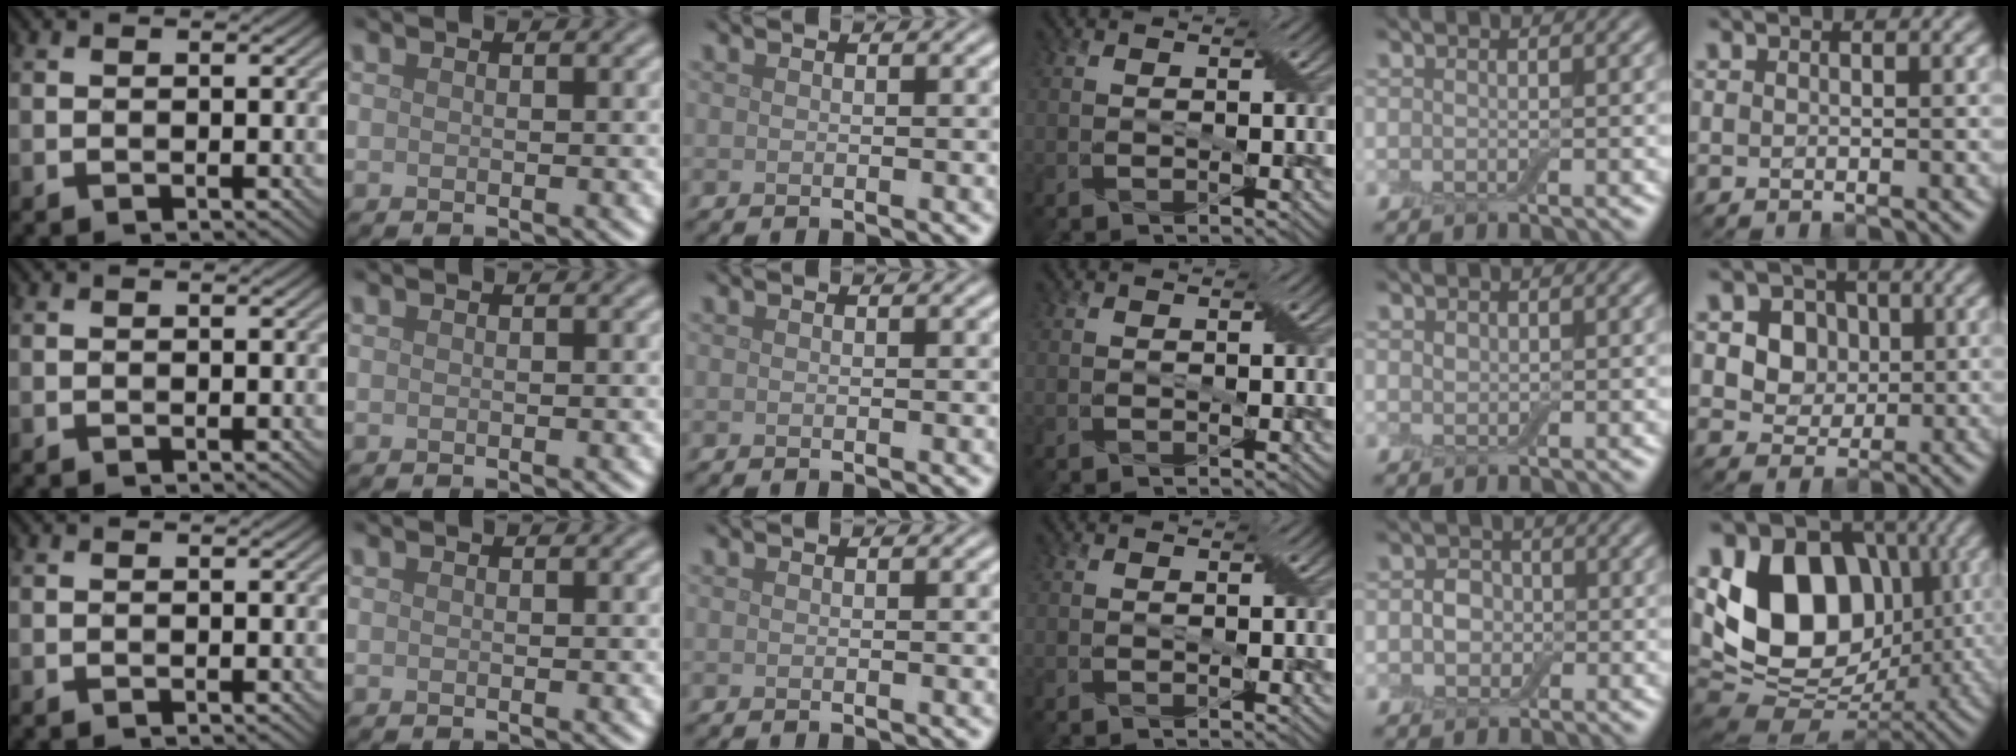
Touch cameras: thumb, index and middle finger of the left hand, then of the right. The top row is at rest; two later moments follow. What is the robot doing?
{"motion": "extract", "object": "drawer"}